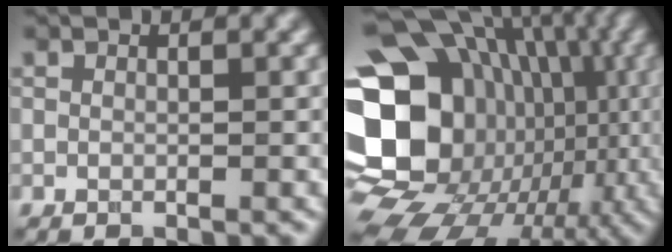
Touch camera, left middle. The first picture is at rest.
{"total": 23.1, "force": [-2.0, 19.8, 11.8], "torque": [-0.203, 0.001, -0.064]}